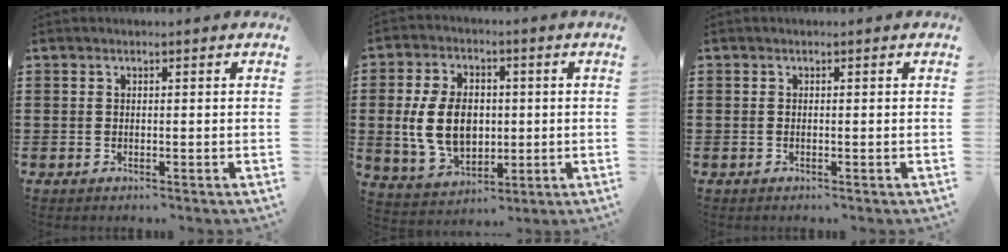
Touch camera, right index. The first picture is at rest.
{"total": 10.2, "force": [0.2, 7.1, 7.4], "torque": [-0.168, 0.009, 0.000]}
{"total": 0.0}